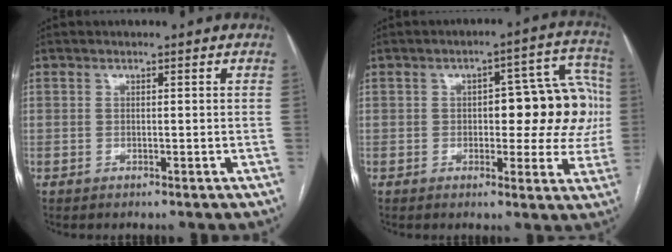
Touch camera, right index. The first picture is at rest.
{"total": 12.6, "force": [0.4, 5.4, 11.4], "torque": [-0.119, 0.039, 0.009]}